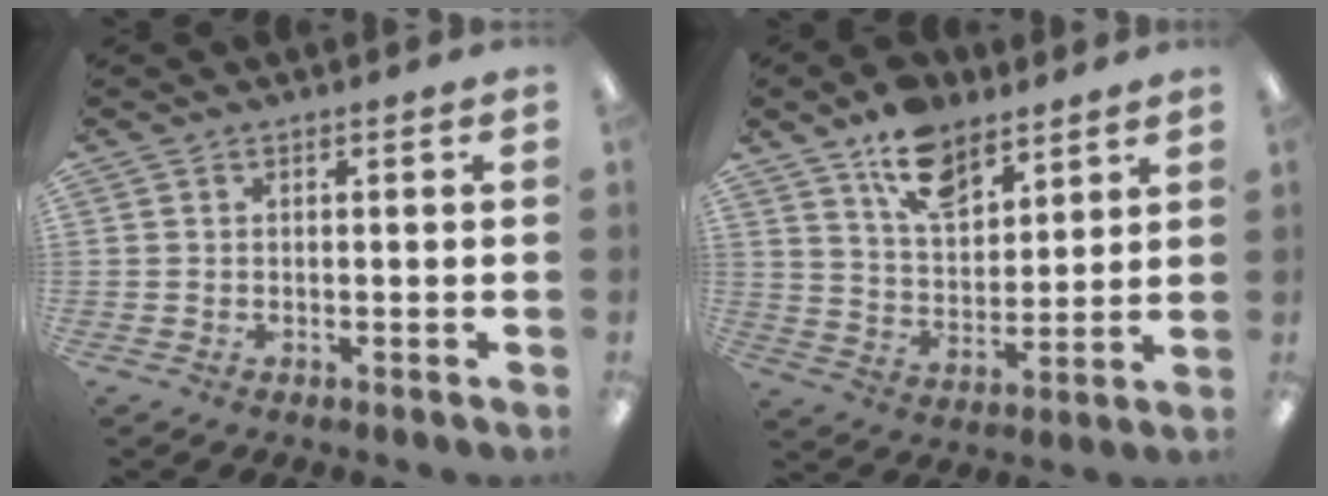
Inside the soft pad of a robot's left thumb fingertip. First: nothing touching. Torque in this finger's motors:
{"motor_torque": [1.85, 1.13, 0.95, -0.80, 0.05]}